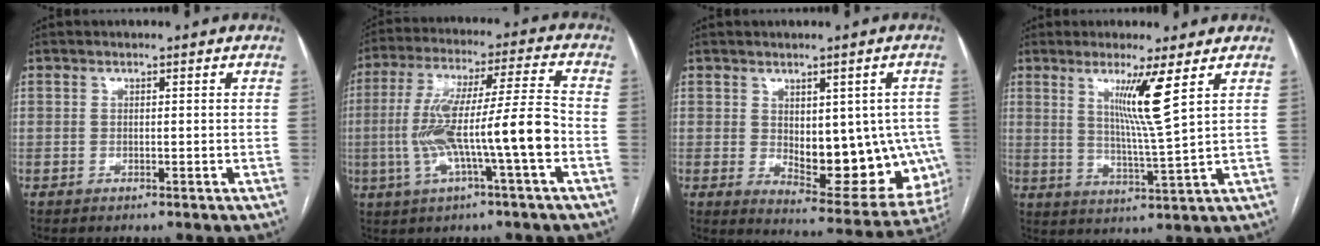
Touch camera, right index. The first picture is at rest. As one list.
[{"total": 14.0, "force": [-3.3, 0.3, 13.6], "torque": [-0.262, 0.020, -0.058]}, {"total": 14.7, "force": [-1.0, 7.0, 12.9], "torque": [-0.140, 0.000, 0.009]}, {"total": 7.6, "force": [3.4, -1.8, 6.6], "torque": [-0.117, -0.021, 0.063]}]